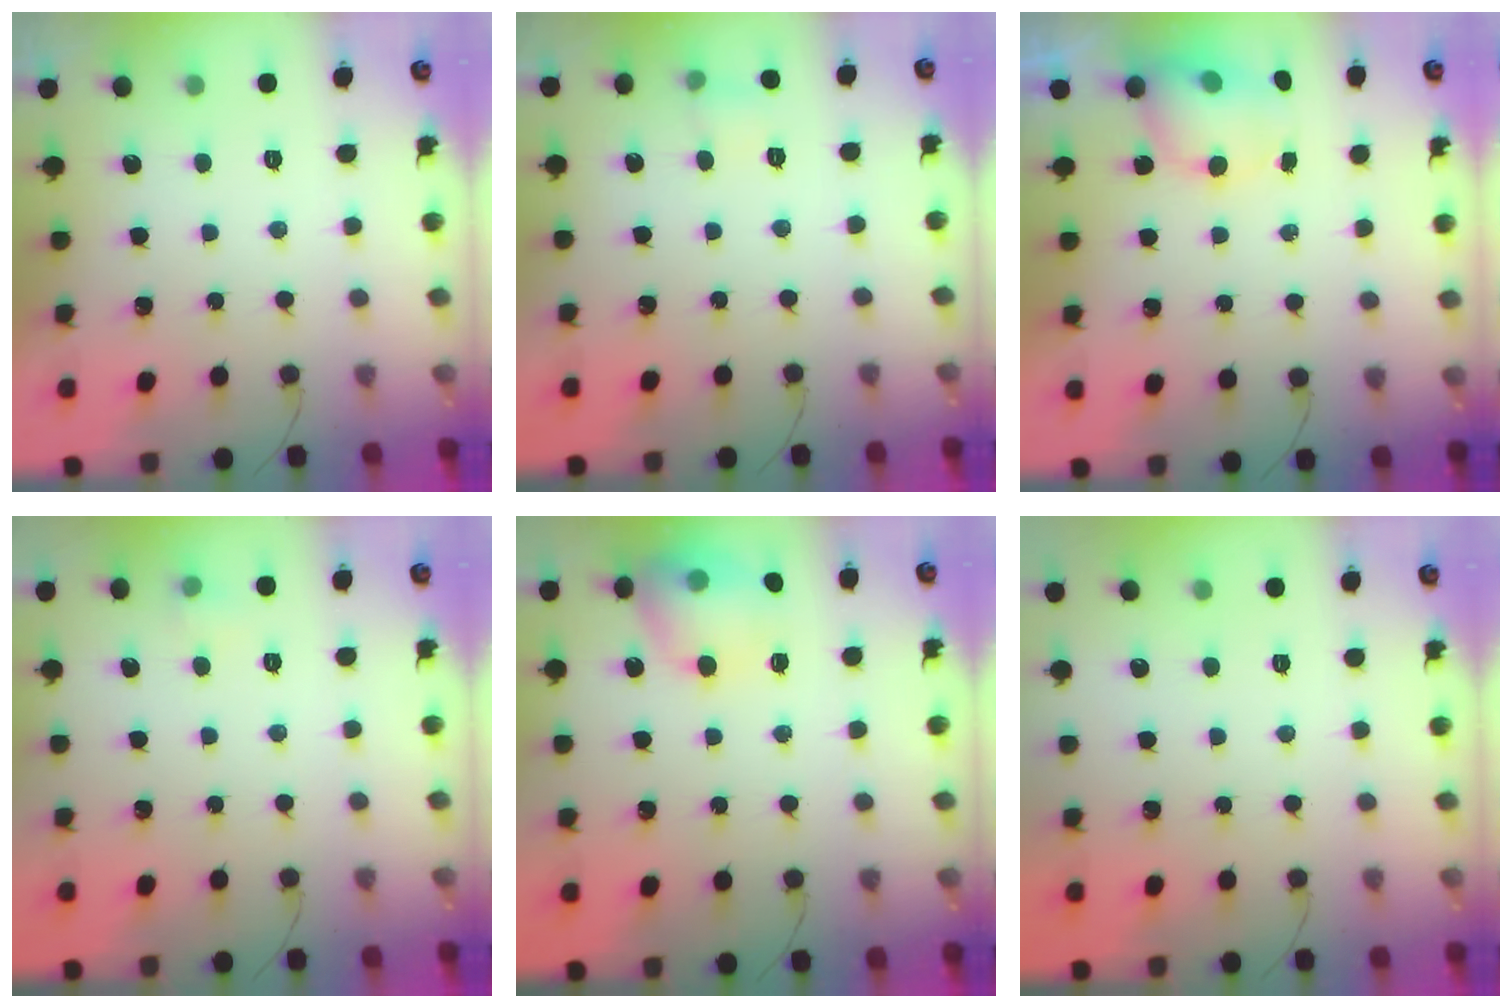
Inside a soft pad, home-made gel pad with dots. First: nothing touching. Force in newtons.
{"total": 5.1, "press": 4.8, "slide": 1.6}
{"total": 5.8, "press": 5.7, "slide": 0.8}
{"total": 7.7, "press": 3.2, "slide": 7.0}
{"total": 14.8, "press": 14.6, "slide": 2.1}
{"total": 0.0}